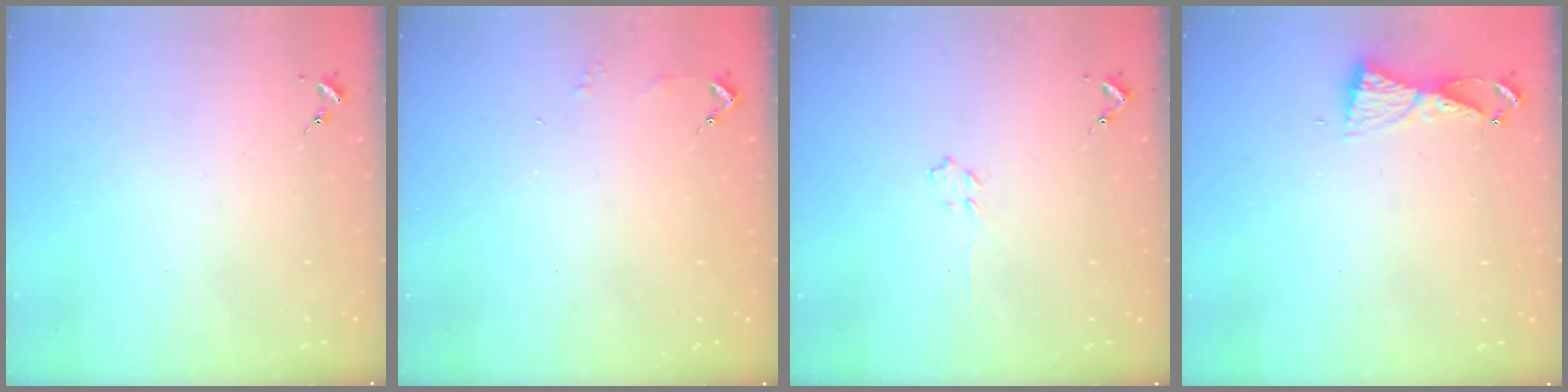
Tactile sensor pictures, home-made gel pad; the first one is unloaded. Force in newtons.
{"total": 2.9, "press": 2.8, "slide": 0.3}
{"total": 3.9, "press": 3.9, "slide": 0.6}
{"total": 5.4, "press": 5.4, "slide": 0.5}